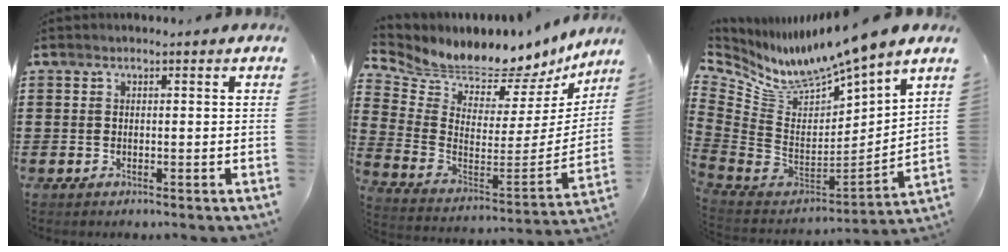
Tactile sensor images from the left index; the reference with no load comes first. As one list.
[{"total": 6.0, "force": [5.8, 1.5, 0.3], "torque": [-0.047, -0.065, 0.096]}, {"total": 8.5, "force": [7.9, 0.3, 3.0], "torque": [-0.093, -0.077, 0.131]}]